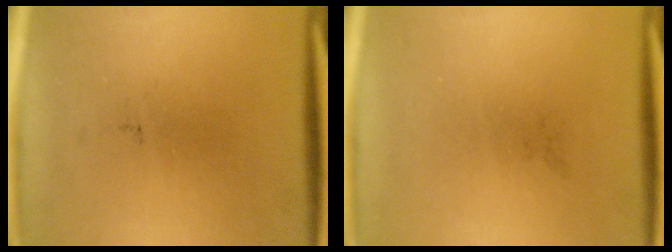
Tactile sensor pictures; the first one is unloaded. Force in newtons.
{"total": 0.0}